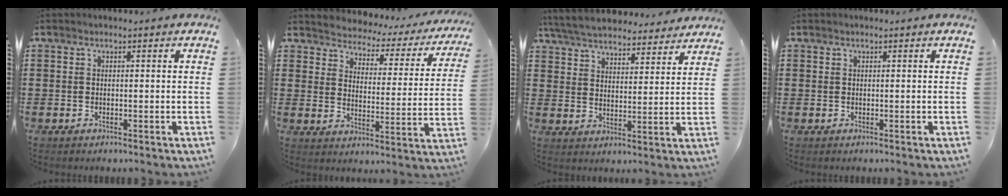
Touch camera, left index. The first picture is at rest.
{"total": 2.6, "force": [2.6, 0.6, -0.3], "torque": [-0.017, -0.028, 0.033]}
{"total": 6.2, "force": [6.0, 0.8, 1.2], "torque": [-0.052, -0.030, 0.107]}
{"total": 0.0}